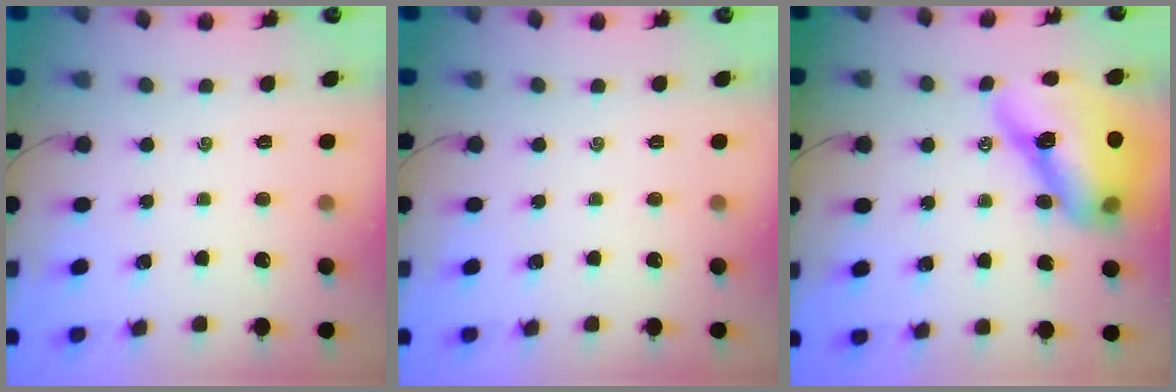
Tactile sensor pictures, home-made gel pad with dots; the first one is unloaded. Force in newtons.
{"total": 0.0}
{"total": 16.8, "press": 16.0, "slide": 4.9}